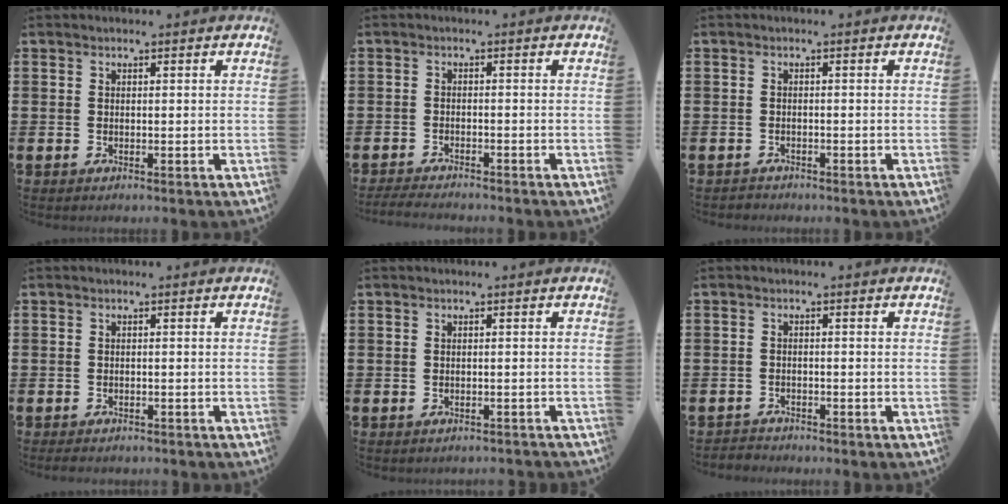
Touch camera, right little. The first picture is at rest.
{"total": 1.3, "force": [-1.2, 0.0, 0.5], "torque": [-0.006, 0.007, -0.024]}
{"total": 0.0}
{"total": 0.8, "force": [-0.7, 0.2, 0.2], "torque": [-0.007, -0.001, -0.016]}
{"total": 0.0}
{"total": 1.2, "force": [-1.2, 0.2, -0.2], "torque": [0.001, 0.004, -0.026]}